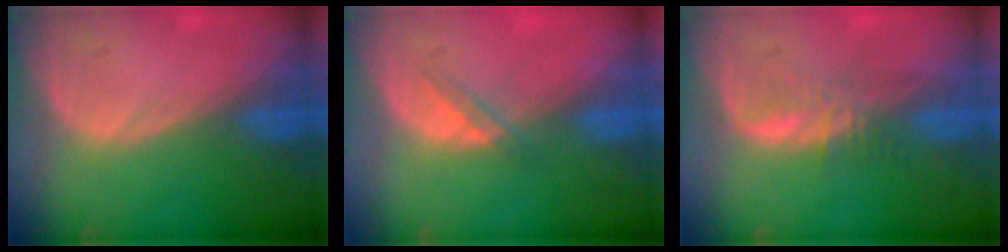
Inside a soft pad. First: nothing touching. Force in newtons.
{"total": 1.9, "press": 1.7, "slide": 1.0}
{"total": 3.4, "press": 3.4, "slide": 0.2}